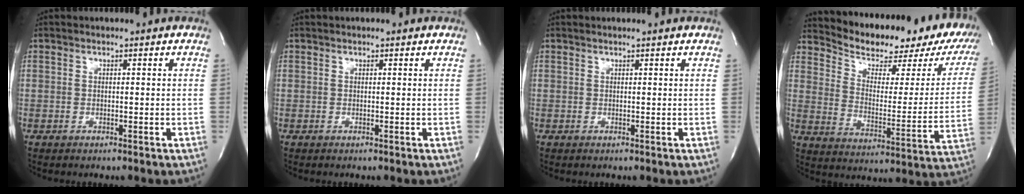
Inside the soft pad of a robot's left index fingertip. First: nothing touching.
{"total": 0.7, "force": [0.7, 0.0, 0.3], "torque": [-0.007, 0.011, 0.009]}
{"total": 1.2, "force": [1.1, -0.2, 0.4], "torque": [-0.012, 0.005, 0.014]}
{"total": 21.2, "force": [18.0, 5.9, 9.4], "torque": [-0.130, -0.040, 0.230]}